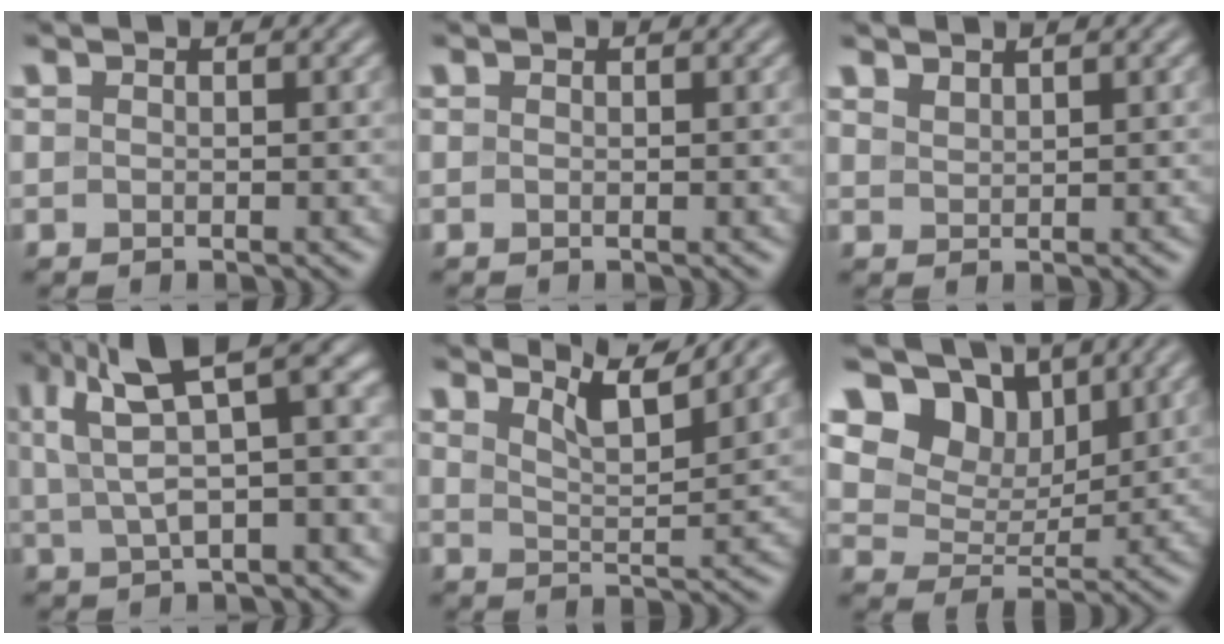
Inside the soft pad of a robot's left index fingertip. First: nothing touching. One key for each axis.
{"total": 0.0}
{"total": 1.1, "fx": 1.1, "fy": 0.2, "fz": 0.2, "tx": -0.010, "ty": 0.000, "tz": 0.026}
{"total": 9.7, "fx": 3.2, "fy": 3.4, "fz": 8.5, "tx": -0.161, "ty": 0.023, "tz": 0.056}
{"total": 4.6, "fx": 3.6, "fy": 0.7, "fz": 2.7, "tx": -0.053, "ty": 0.000, "tz": 0.062}
{"total": 10.9, "fx": 6.7, "fy": 6.8, "fz": 5.2, "tx": -0.110, "ty": 0.003, "tz": 0.123}